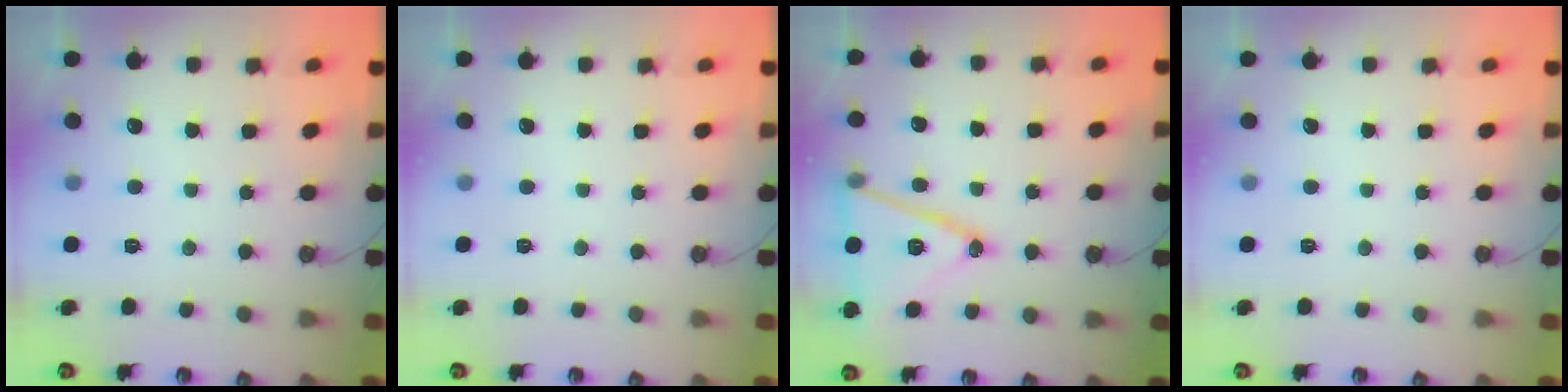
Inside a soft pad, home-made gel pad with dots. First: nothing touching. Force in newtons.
{"total": 0.0}
{"total": 17.0, "press": 16.7, "slide": 3.4}
{"total": 0.0}